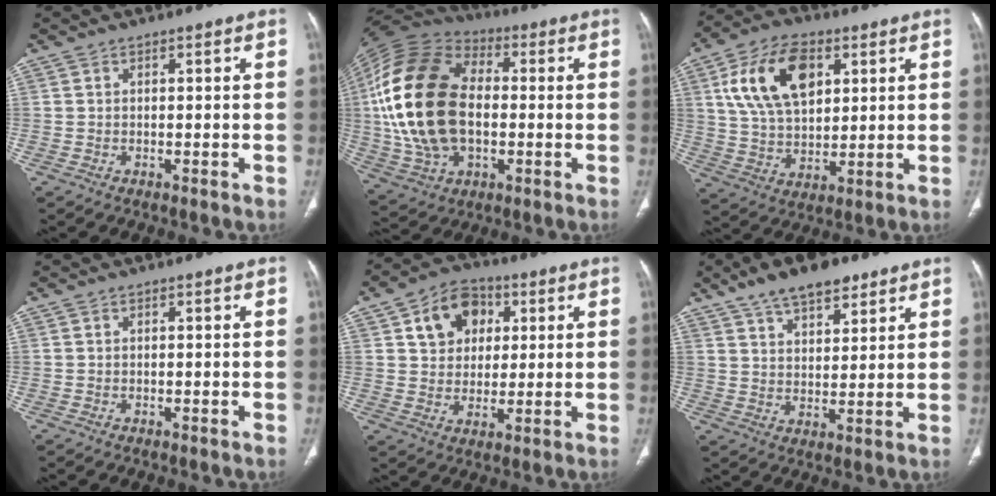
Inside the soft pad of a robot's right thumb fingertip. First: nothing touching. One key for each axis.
{"total": 25.3, "fx": 0.3, "fy": 15.9, "fz": 19.7, "tx": -0.399, "ty": 0.007, "tz": 0.007}
{"total": 16.4, "fx": 5.7, "fy": 9.9, "fz": 11.7, "tx": -0.190, "ty": -0.008, "tz": 0.108}
{"total": 0.0}
{"total": 11.1, "fx": 3.9, "fy": 8.6, "fz": 5.9, "tx": -0.060, "ty": -0.004, "tz": 0.064}
{"total": 12.1, "fx": 8.2, "fy": 5.5, "fz": 7.0, "tx": -0.085, "ty": -0.033, "tz": 0.136}